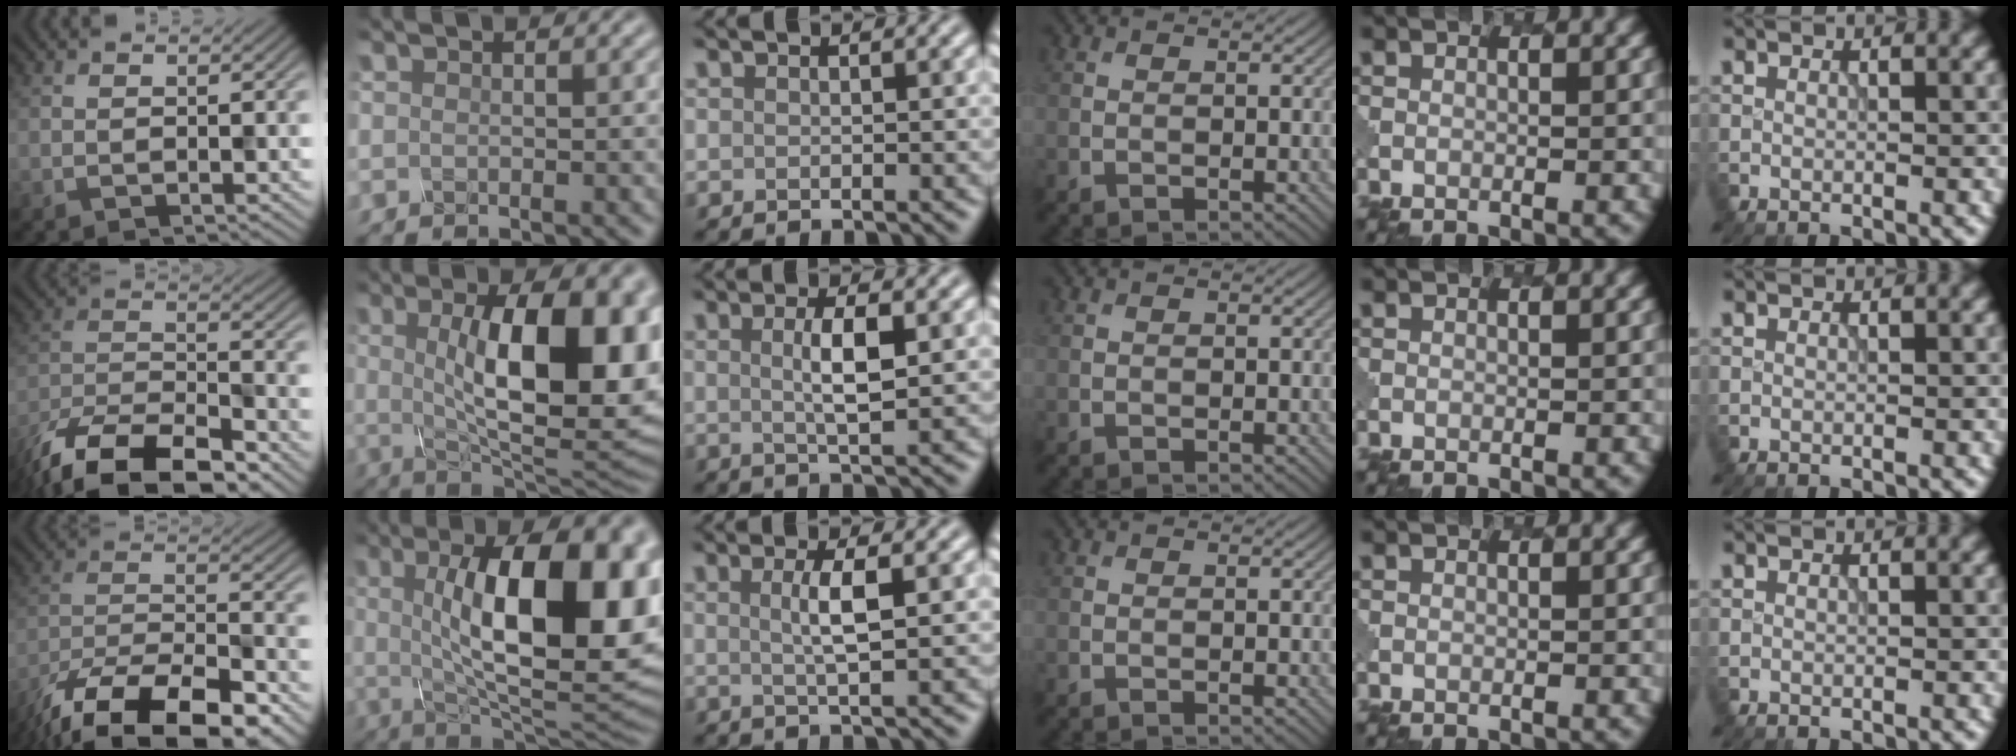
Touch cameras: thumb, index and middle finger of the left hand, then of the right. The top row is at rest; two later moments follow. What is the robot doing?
{"motion": "shake", "object": "salt shaker"}